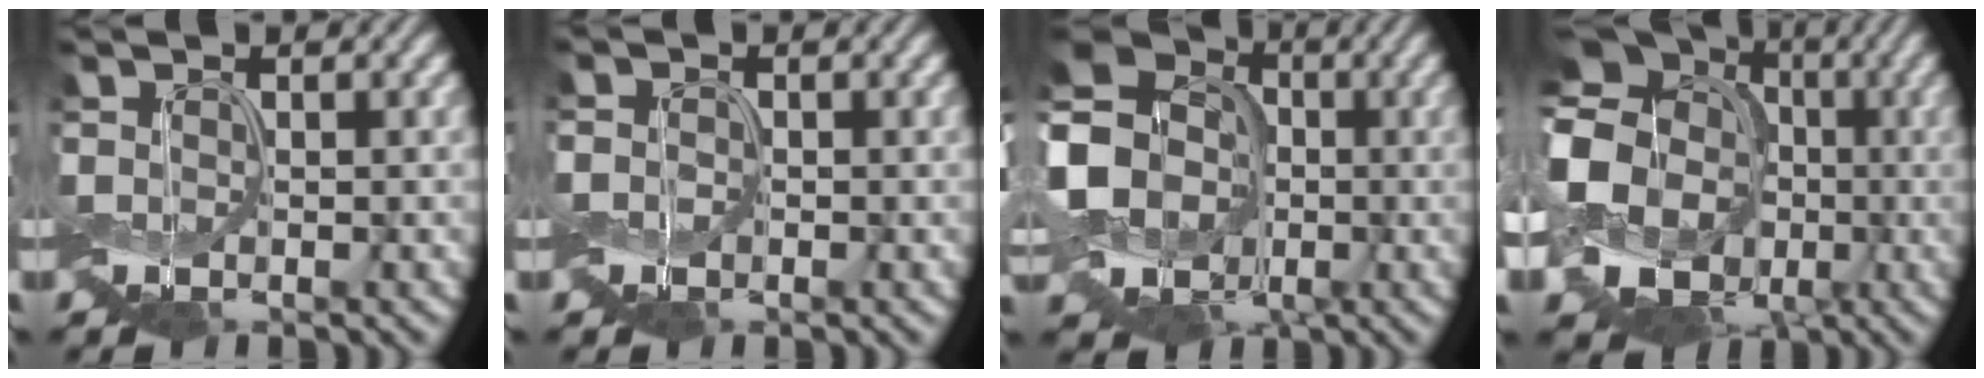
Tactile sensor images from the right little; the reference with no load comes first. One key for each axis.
{"total": 1.1, "fx": -0.2, "fy": 1.0, "fz": 0.3, "tx": -0.011, "ty": 0.002, "tz": -0.008}
{"total": 17.4, "fx": -1.0, "fy": 15.4, "fz": 8.0, "tx": -0.220, "ty": 0.008, "tz": -0.066}
{"total": 17.8, "fx": -1.2, "fy": 15.8, "fz": 8.1, "tx": -0.186, "ty": 0.001, "tz": -0.070}